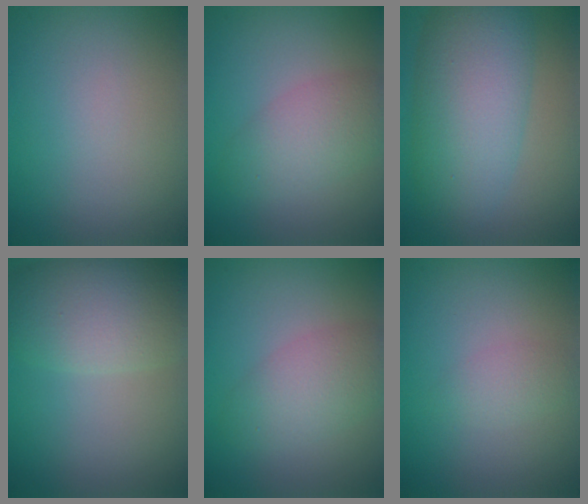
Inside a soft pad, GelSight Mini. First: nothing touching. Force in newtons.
{"total": 3.8, "press": 3.8, "slide": 0.0}
{"total": 8.7, "press": 8.7, "slide": 0.5}
{"total": 5.6, "press": 5.6, "slide": 0.4}
{"total": 3.8, "press": 3.8, "slide": 0.0}
{"total": 1.5, "press": 1.5, "slide": 0.0}